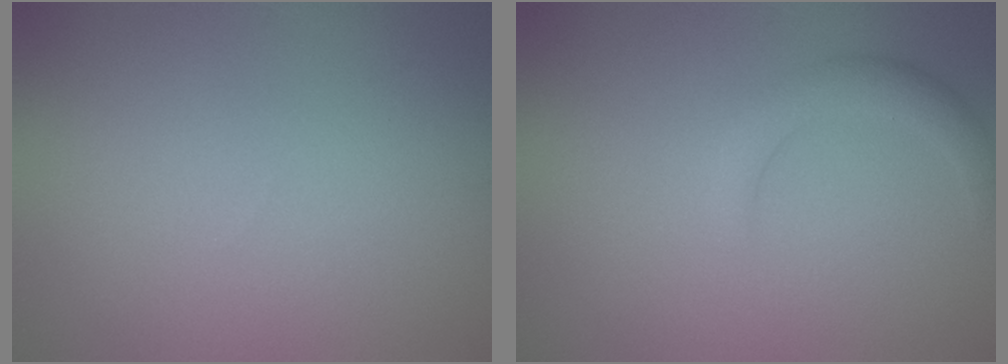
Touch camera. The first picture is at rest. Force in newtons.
{"total": 2.0, "press": 2.0, "slide": 0.1}